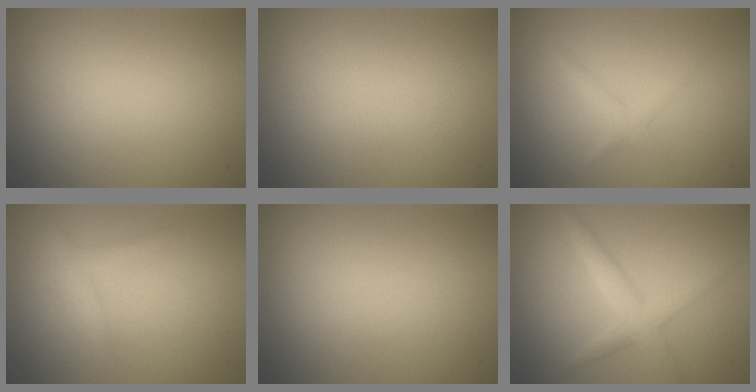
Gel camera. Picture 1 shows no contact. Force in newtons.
{"total": 0.0}
{"total": 1.3, "press": 1.3, "slide": 0.0}
{"total": 1.2, "press": 1.1, "slide": 0.1}
{"total": 0.0}
{"total": 2.9, "press": 2.9, "slide": 0.1}